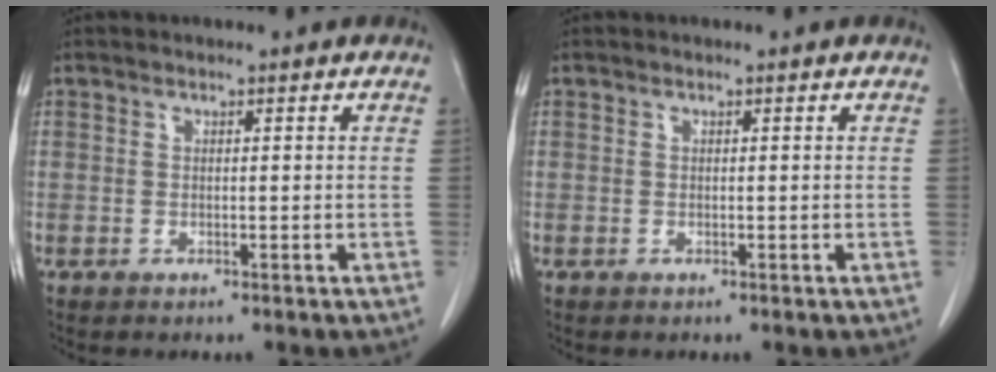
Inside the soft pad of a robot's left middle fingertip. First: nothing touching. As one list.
[{"total": 0.0}]